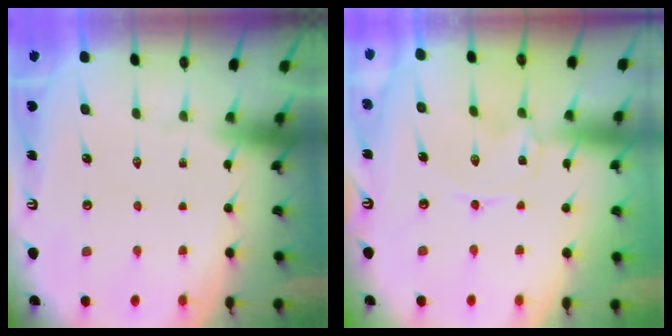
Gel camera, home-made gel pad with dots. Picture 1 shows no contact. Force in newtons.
{"total": 0.0}